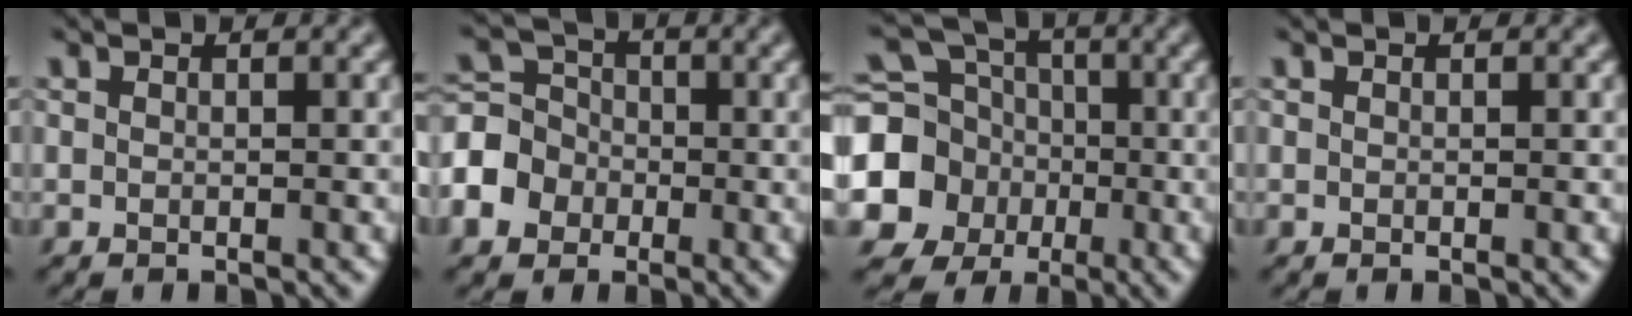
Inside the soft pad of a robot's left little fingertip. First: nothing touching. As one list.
[{"total": 5.5, "force": [-1.9, 4.7, 2.0], "torque": [-0.035, 0.007, -0.053]}, {"total": 10.0, "force": [-2.0, 9.1, 3.7], "torque": [-0.099, -0.023, -0.061]}, {"total": 0.0}]